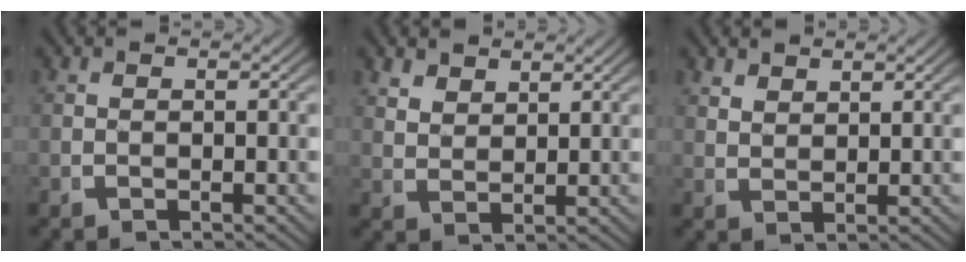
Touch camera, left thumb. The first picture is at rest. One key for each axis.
{"total": 2.9, "fx": 2.6, "fy": 1.0, "fz": 0.9, "tx": -0.009, "ty": -0.004, "tz": 0.056}
{"total": 2.2, "fx": 2.1, "fy": 0.4, "fz": 0.4, "tx": -0.001, "ty": -0.001, "tz": 0.048}